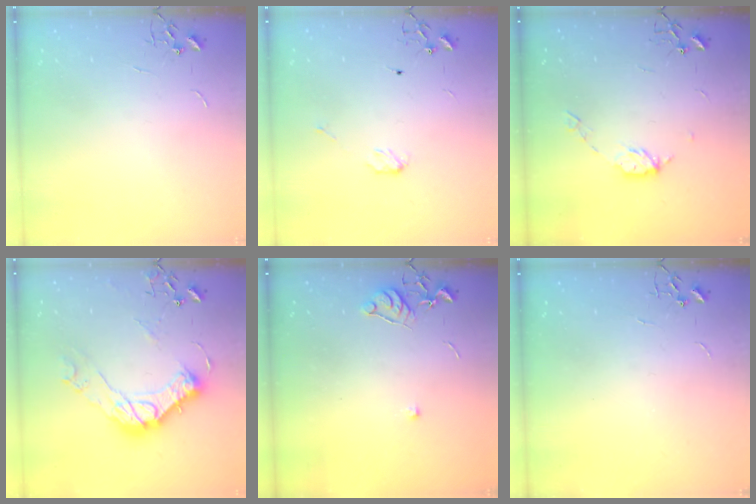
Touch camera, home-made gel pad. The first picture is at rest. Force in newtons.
{"total": 3.8, "press": 3.8, "slide": 0.4}
{"total": 7.1, "press": 7.1, "slide": 0.3}
{"total": 17.5, "press": 17.4, "slide": 1.4}
{"total": 5.5, "press": 5.4, "slide": 0.8}
{"total": 0.0}